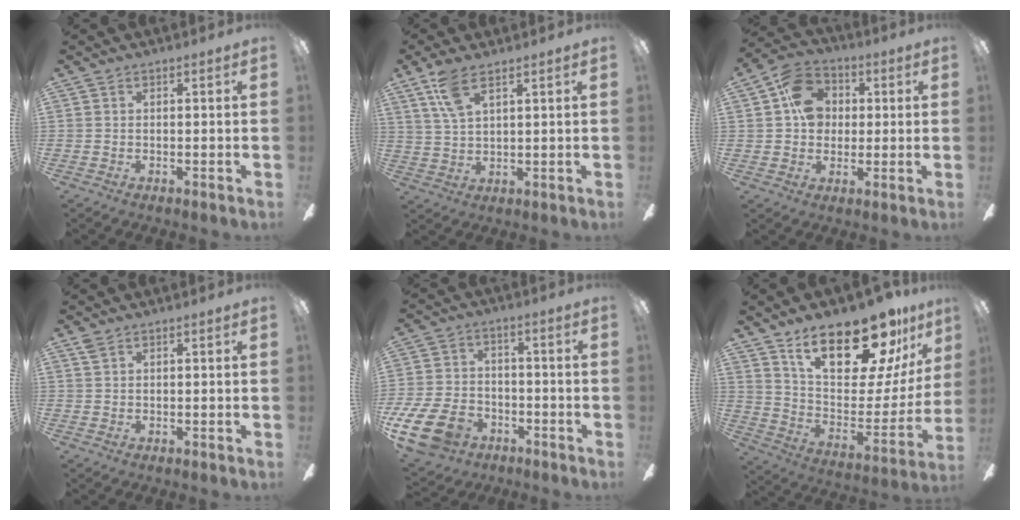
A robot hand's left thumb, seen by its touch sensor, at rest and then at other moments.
{"total": 7.8, "force": [4.9, 2.9, 5.2], "torque": [-0.114, -0.004, 0.092]}
{"total": 11.1, "force": [2.5, 9.0, 5.9], "torque": [-0.098, 0.021, 0.051]}
{"total": 1.5, "force": [1.0, 0.9, 0.7], "torque": [-0.018, 0.003, 0.018]}
{"total": 14.5, "force": [-7.5, 9.5, 8.0], "torque": [-0.179, 0.048, -0.133]}
{"total": 23.7, "force": [17.0, 8.8, 13.9], "torque": [-0.211, -0.117, 0.290]}